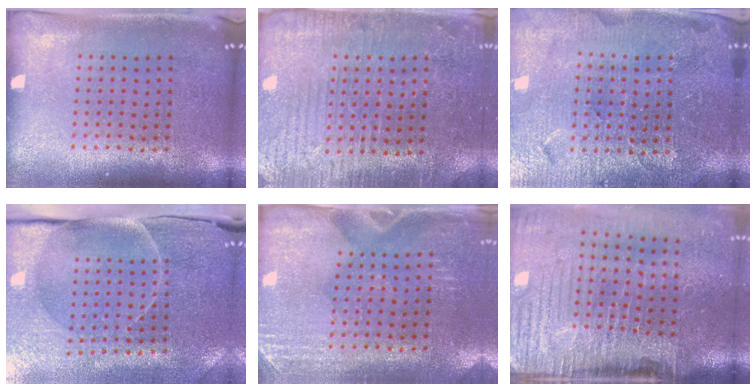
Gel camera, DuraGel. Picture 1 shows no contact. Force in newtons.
{"total": 3.1, "press": 3.0, "slide": 0.6}
{"total": 4.3, "press": 4.1, "slide": 1.3}
{"total": 3.7, "press": 3.6, "slide": 1.1}
{"total": 2.8, "press": 2.5, "slide": 1.3}
{"total": 5.1, "press": 4.2, "slide": 2.9}